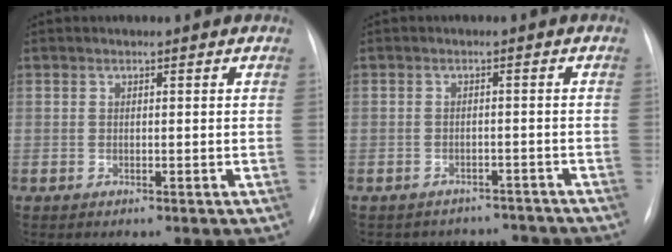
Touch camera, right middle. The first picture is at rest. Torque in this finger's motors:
{"motor_torque": [0.03, -0.40, -0.12, -0.06]}